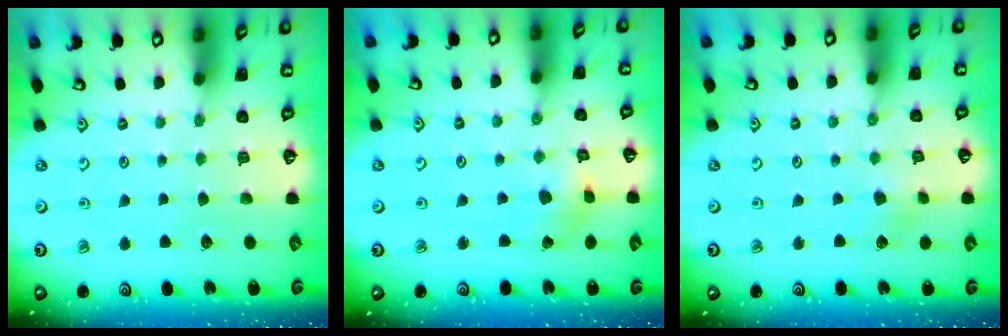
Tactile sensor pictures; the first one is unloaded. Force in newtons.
{"total": 2.8, "press": 2.7, "slide": 0.4}
{"total": 3.1, "press": 3.1, "slide": 0.4}